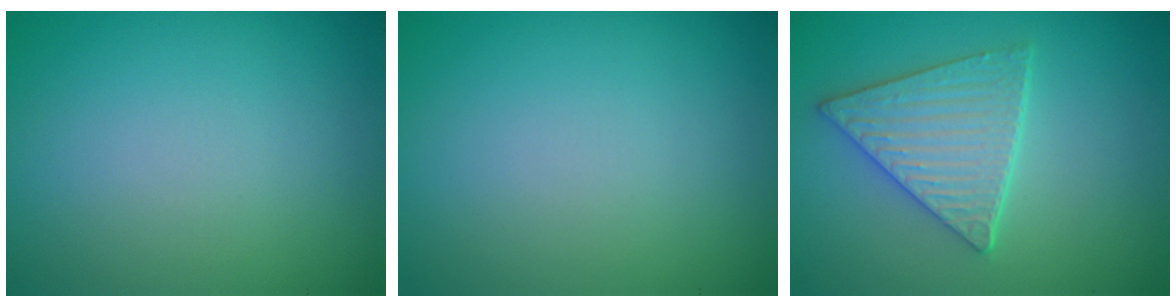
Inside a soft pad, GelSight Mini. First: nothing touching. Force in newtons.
{"total": 0.0}
{"total": 4.0, "press": 3.8, "slide": 1.4}